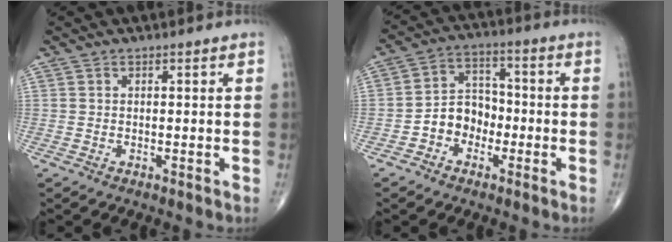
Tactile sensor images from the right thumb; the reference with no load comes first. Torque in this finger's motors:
{"motor_torque": [0.11, -0.11, 0.80, -0.28, 0.01]}